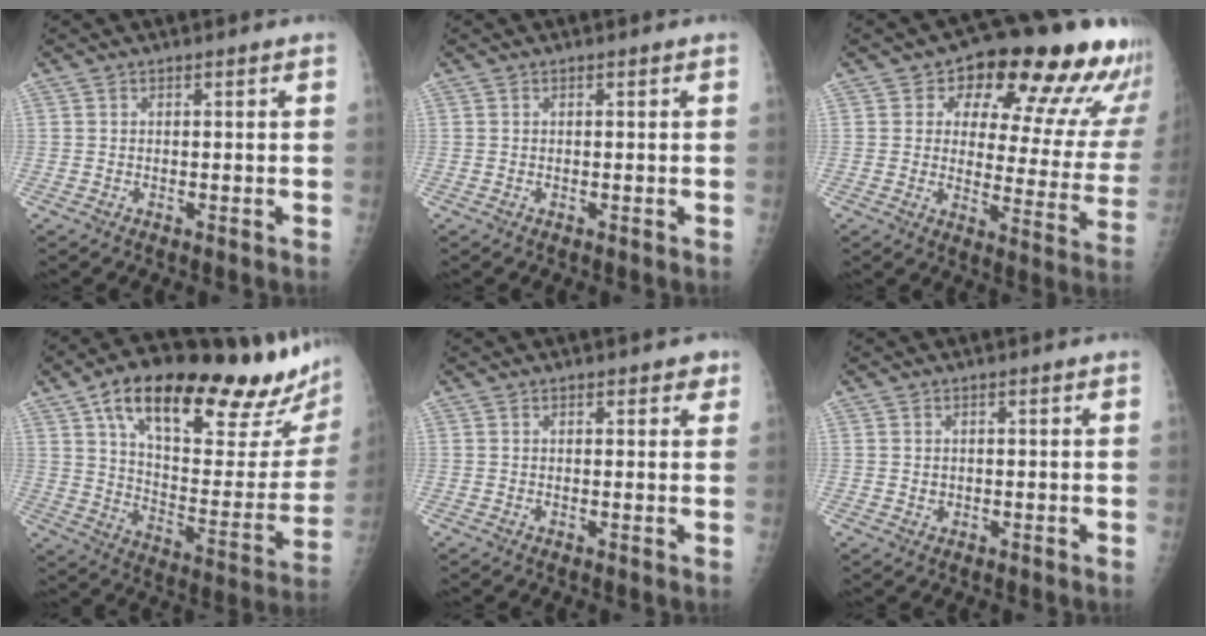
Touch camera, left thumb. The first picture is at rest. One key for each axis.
{"total": 0.0}
{"total": 21.0, "fx": 12.0, "fy": 9.3, "fz": 14.5, "tx": -0.142, "ty": -0.048, "tz": 0.152}
{"total": 33.4, "fx": 21.2, "fy": 10.2, "fz": 23.8, "tx": -0.324, "ty": -0.042, "tz": 0.320}
{"total": 2.3, "fx": 1.5, "fy": 1.2, "fz": 1.2, "tx": 0.005, "ty": -0.004, "tz": 0.014}
{"total": 1.1, "fx": 0.2, "fy": 1.0, "fz": 0.5, "tx": -0.007, "ty": 0.000, "tz": 0.007}